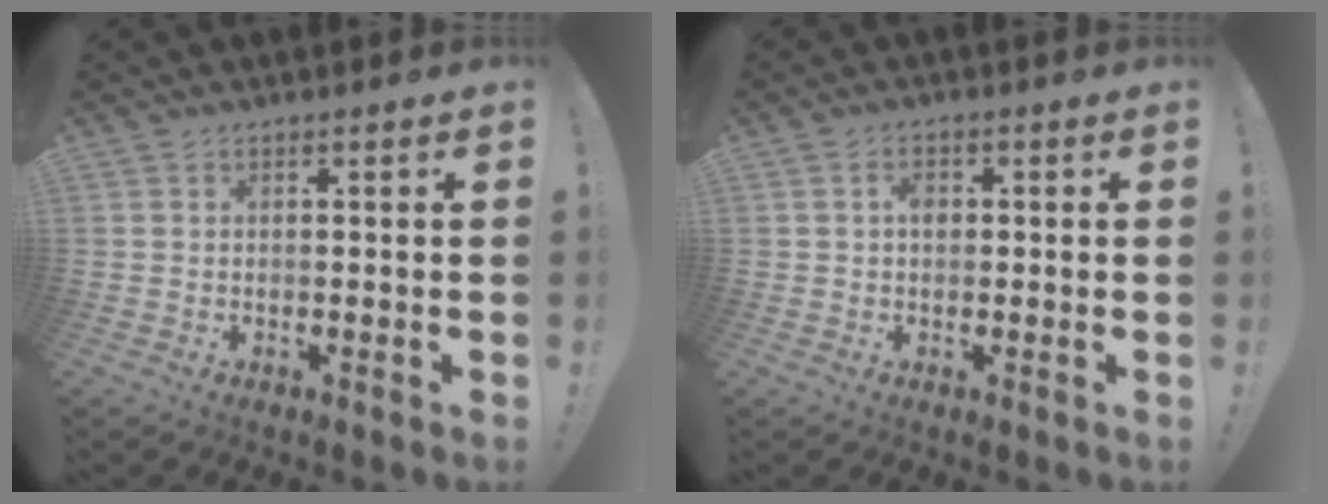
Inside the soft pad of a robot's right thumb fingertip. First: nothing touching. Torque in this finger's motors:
{"motor_torque": [0.04, -0.03, 0.04, 0.08, 0.00]}